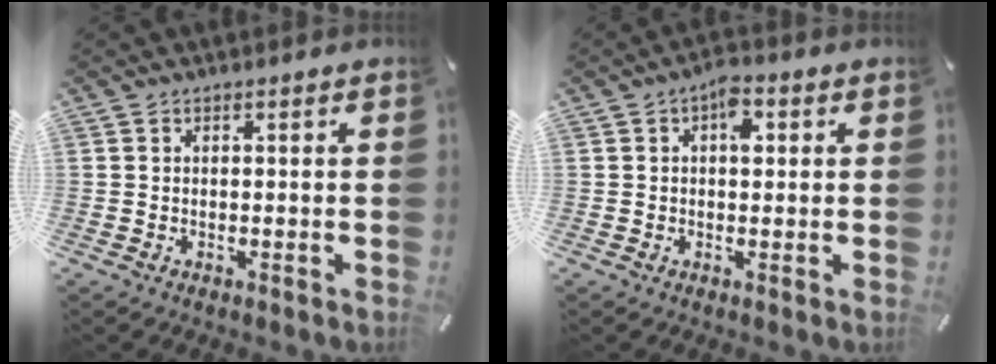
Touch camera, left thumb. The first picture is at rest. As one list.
[{"total": 4.8, "force": [1.2, 2.7, 3.7], "torque": [-0.046, -0.003, 0.012]}]